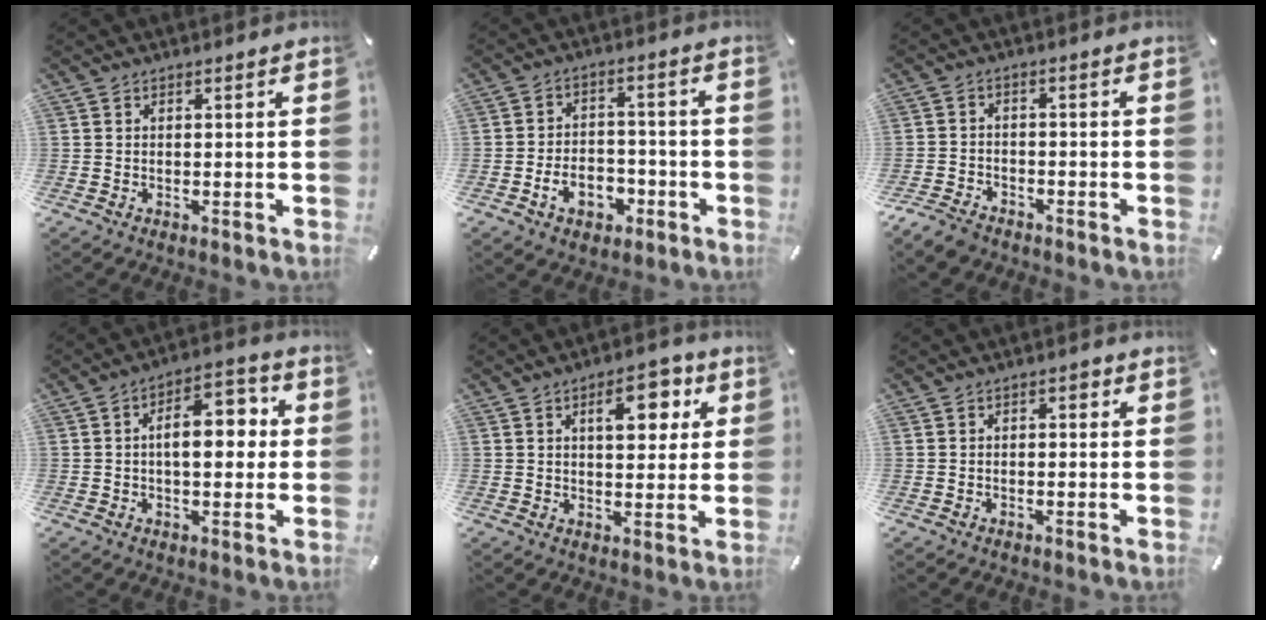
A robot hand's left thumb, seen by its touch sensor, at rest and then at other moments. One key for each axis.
{"total": 8.2, "fx": -3.6, "fy": 6.0, "fz": 4.4, "tx": -0.074, "ty": 0.024, "tz": -0.062}
{"total": 4.3, "fx": -3.7, "fy": 2.0, "fz": 1.1, "tx": -0.037, "ty": 0.016, "tz": -0.075}
{"total": 10.5, "fx": 0.6, "fy": 5.9, "fz": 8.7, "tx": -0.106, "ty": -0.003, "tz": 0.001}
{"total": 9.7, "fx": 3.5, "fy": 5.5, "fz": 7.1, "tx": -0.089, "ty": -0.008, "tz": 0.049}
{"total": 1.7, "fx": -0.4, "fy": 1.1, "fz": 1.3, "tx": -0.027, "ty": 0.009, "tz": -0.009}